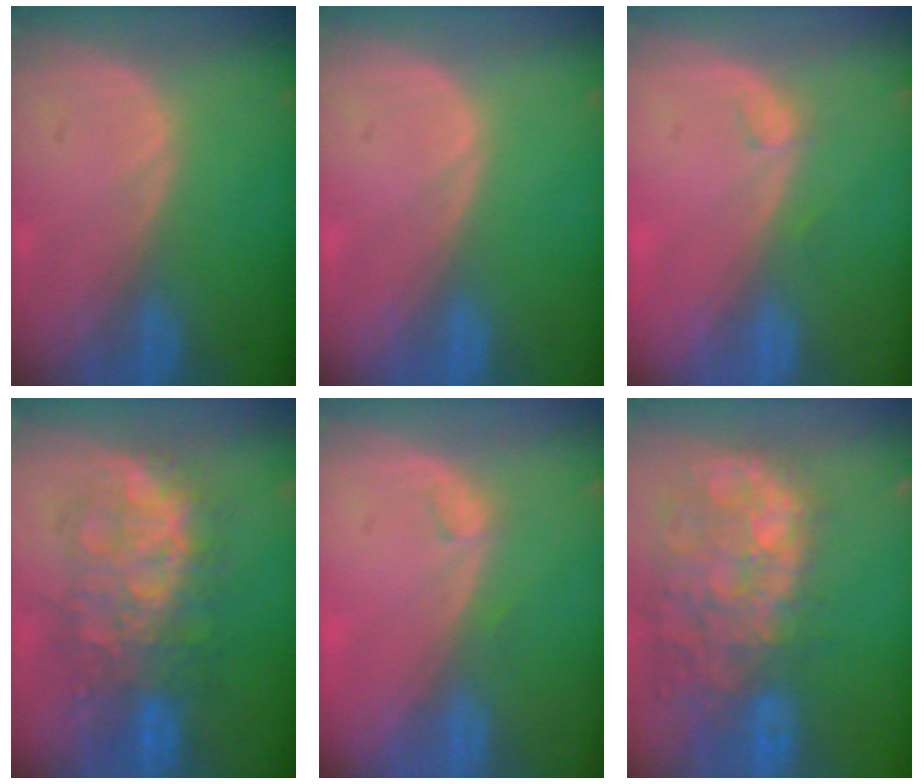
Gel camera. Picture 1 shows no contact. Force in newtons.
{"total": 0.0}
{"total": 1.3, "press": 1.1, "slide": 0.5}
{"total": 9.7, "press": 9.6, "slide": 0.7}
{"total": 1.3, "press": 1.1, "slide": 0.5}
{"total": 14.1, "press": 11.6, "slide": 8.0}